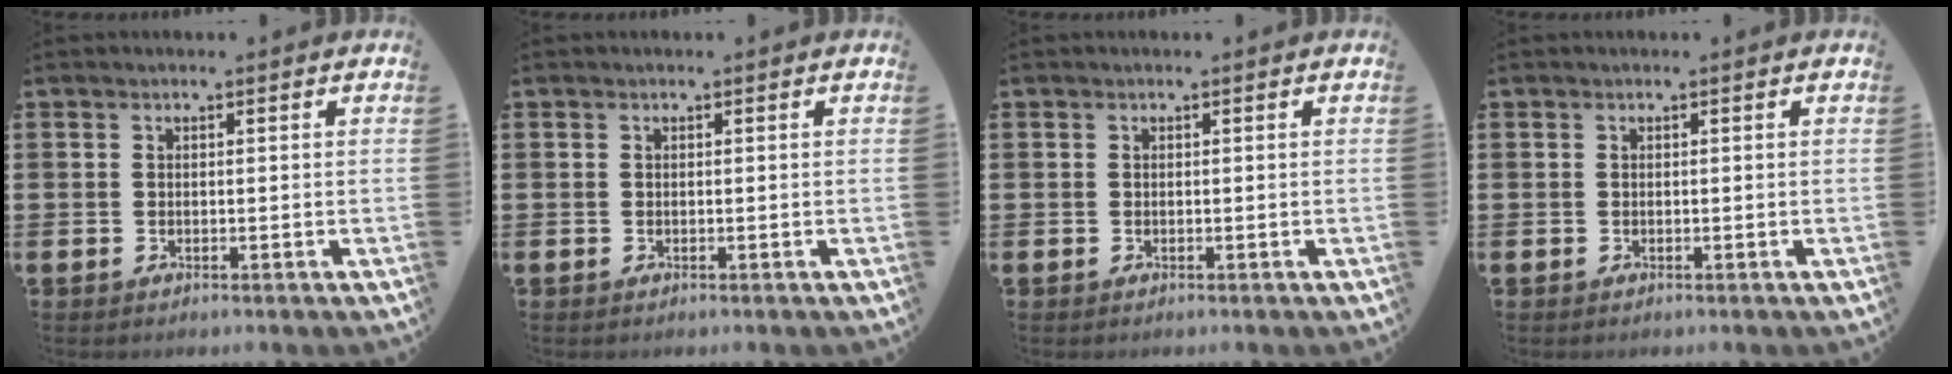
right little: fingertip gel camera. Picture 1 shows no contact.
{"total": 0.0}
{"total": 0.0}
{"total": 0.0}